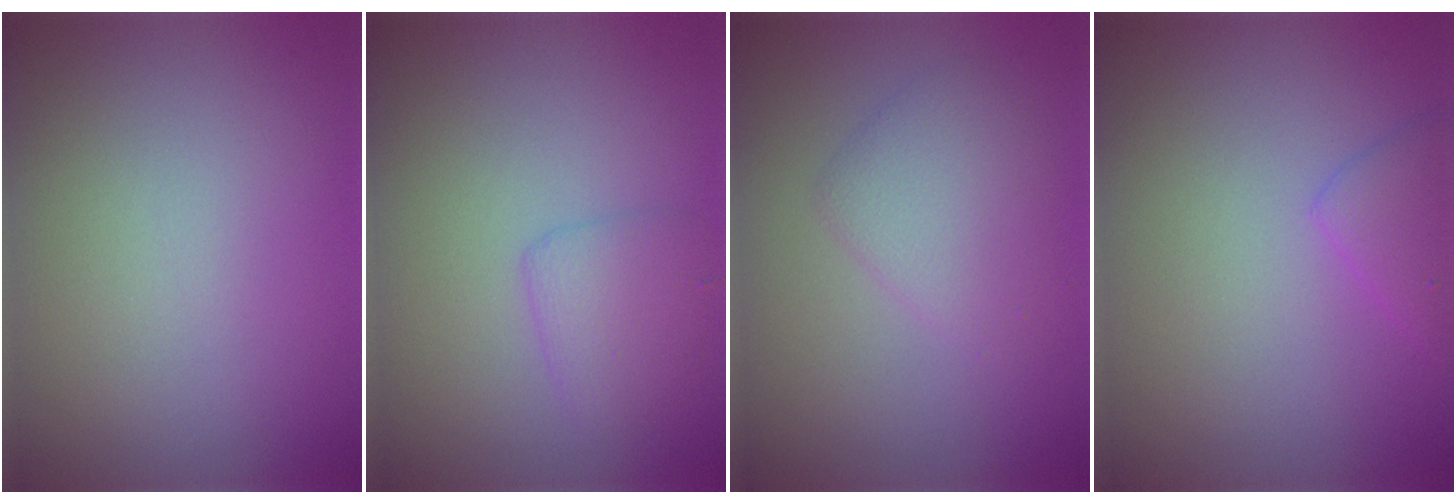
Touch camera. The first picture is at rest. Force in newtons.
{"total": 2.2, "press": 2.2, "slide": 0.2}
{"total": 2.8, "press": 2.8, "slide": 0.1}
{"total": 2.0, "press": 2.0, "slide": 0.1}